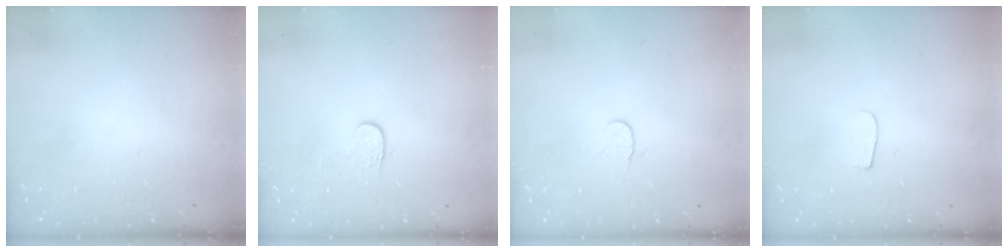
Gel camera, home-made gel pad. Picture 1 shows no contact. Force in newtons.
{"total": 3.8, "press": 3.8, "slide": 0.5}
{"total": 4.9, "press": 4.9, "slide": 0.5}
{"total": 4.5, "press": 4.4, "slide": 0.6}